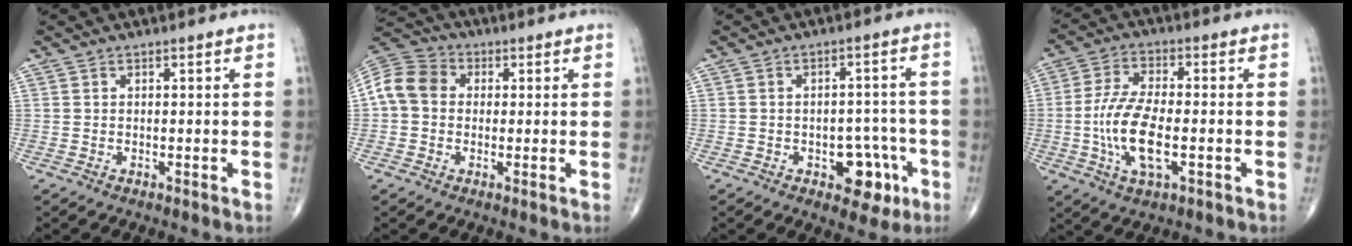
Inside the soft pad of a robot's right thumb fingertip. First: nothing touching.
{"total": 9.2, "force": [0.5, 7.6, 5.2], "torque": [-0.092, 0.028, -0.002]}
{"total": 8.0, "force": [-3.4, 4.9, 5.4], "torque": [-0.032, 0.029, -0.038]}
{"total": 11.7, "force": [-2.3, 4.8, 10.4], "torque": [-0.216, 0.007, -0.044]}